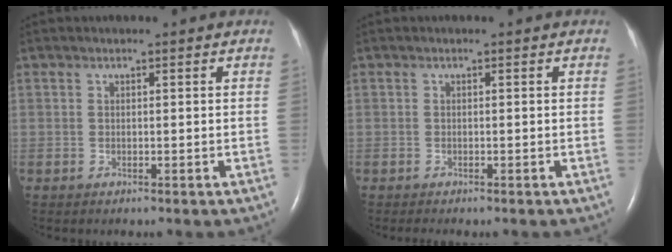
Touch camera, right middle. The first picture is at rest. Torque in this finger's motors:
{"motor_torque": [0.10, -0.09, 0.00, 0.03]}